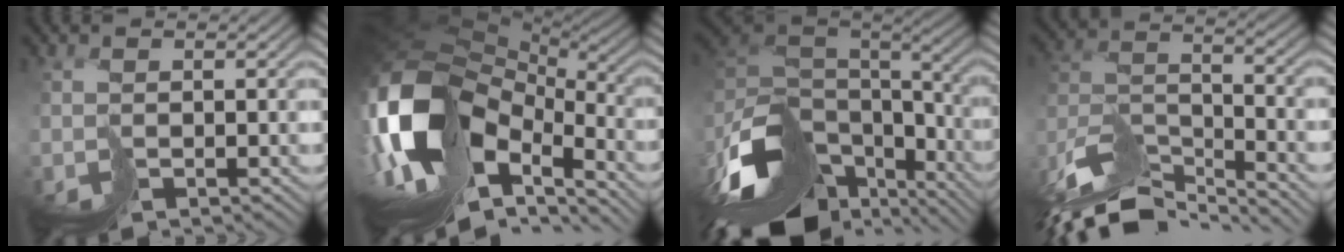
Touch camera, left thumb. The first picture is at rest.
{"total": 17.1, "force": [-4.0, 10.8, 12.6], "torque": [-0.284, -0.044, -0.024]}
{"total": 15.5, "force": [-7.0, 7.6, 11.6], "torque": [-0.269, -0.013, -0.100]}
{"total": 12.7, "force": [-10.8, 3.5, 5.7], "torque": [-0.138, 0.000, -0.191]}